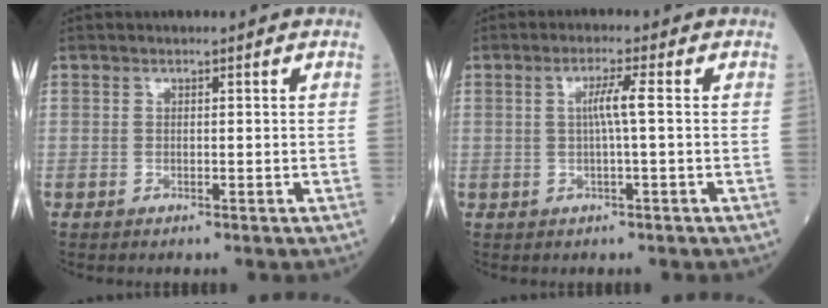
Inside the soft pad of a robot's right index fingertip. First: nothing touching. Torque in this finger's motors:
{"motor_torque": [0.56, -0.07, 0.34, 0.10]}